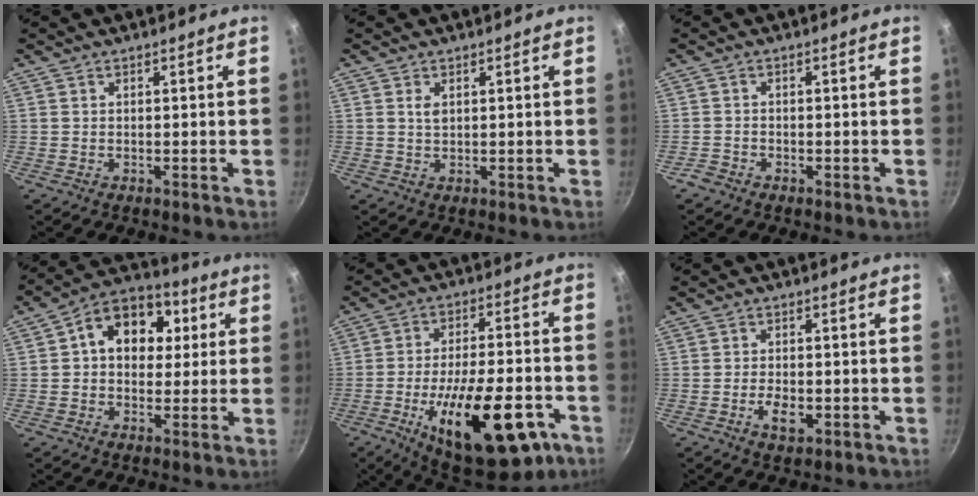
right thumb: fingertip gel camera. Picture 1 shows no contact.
{"total": 1.8, "force": [0.6, 1.1, 1.3], "torque": [-0.023, -0.002, 0.012]}
{"total": 1.9, "force": [-1.4, 1.1, 0.5], "torque": [-0.014, 0.013, -0.028]}
{"total": 13.6, "force": [2.9, 10.2, 8.5], "torque": [-0.090, 0.018, 0.027]}
{"total": 25.3, "force": [-10.5, 10.3, 20.5], "torque": [-0.280, 0.028, -0.146]}
{"total": 4.5, "force": [-1.5, 2.4, 3.5], "torque": [-0.063, 0.007, -0.024]}